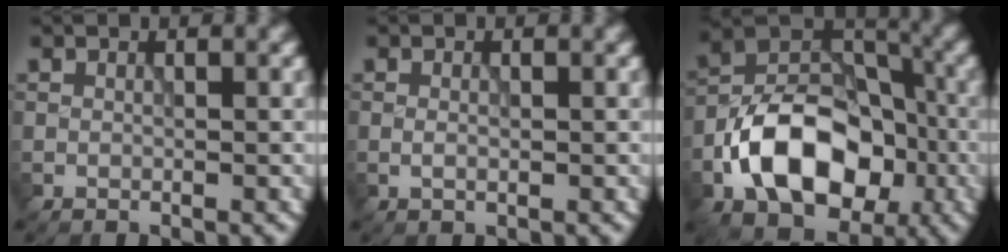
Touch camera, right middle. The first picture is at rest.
{"total": 0.8, "force": [-0.1, 0.4, 0.7], "torque": [-0.015, -0.002, -0.001]}
{"total": 11.0, "force": [-4.0, 7.3, 7.3], "torque": [-0.123, 0.008, -0.077]}